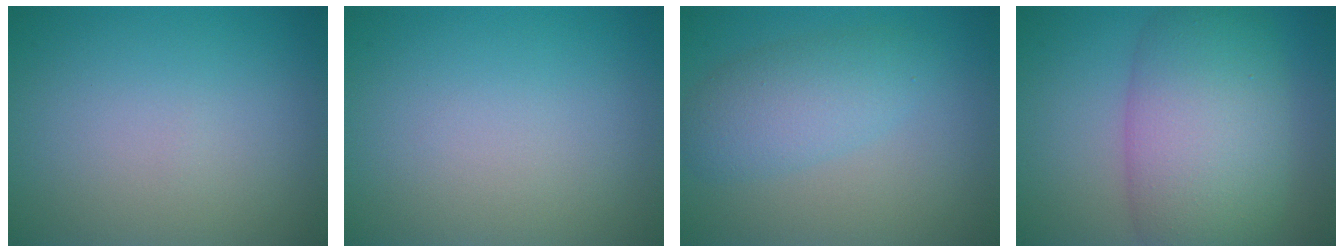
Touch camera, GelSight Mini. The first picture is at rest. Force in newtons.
{"total": 0.0}
{"total": 3.8, "press": 3.8, "slide": 0.1}
{"total": 9.8, "press": 9.8, "slide": 0.7}